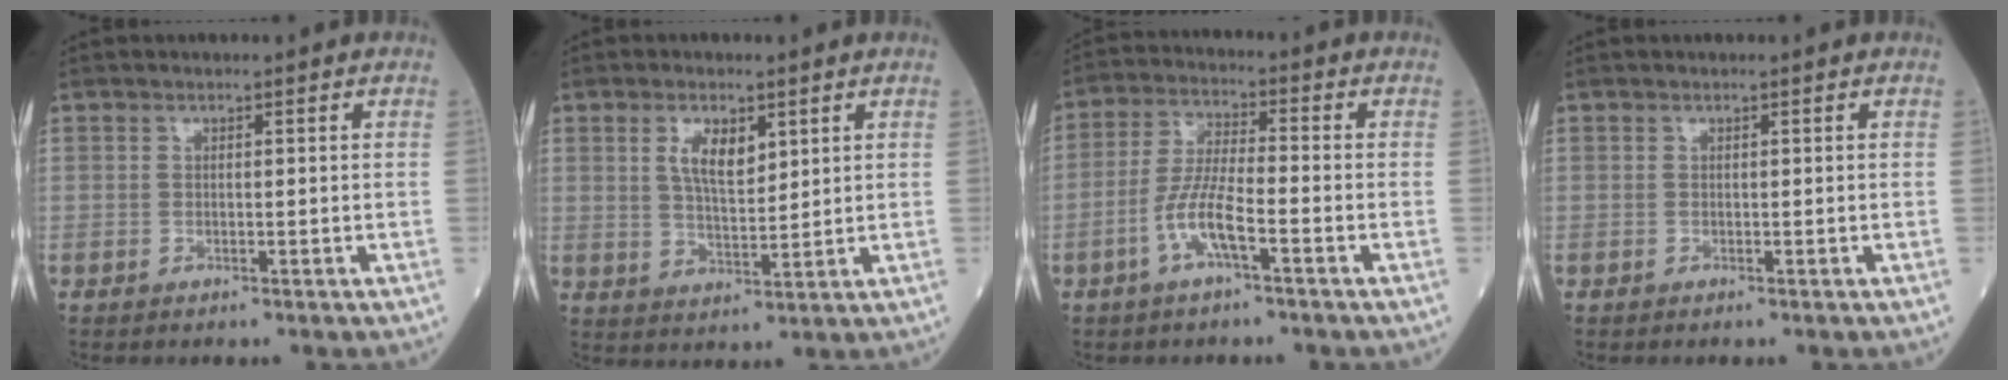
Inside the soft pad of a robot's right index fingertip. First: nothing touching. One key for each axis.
{"total": 5.7, "fx": 2.3, "fy": 2.2, "fz": 4.6, "tx": -0.089, "ty": 0.003, "tz": 0.046}
{"total": 7.0, "fx": -3.0, "fy": 1.0, "fz": 6.2, "tx": -0.131, "ty": 0.003, "tz": -0.062}
{"total": 0.0}